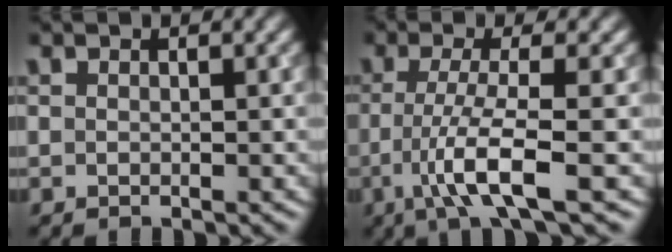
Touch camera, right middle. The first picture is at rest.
{"total": 5.5, "force": [-1.7, 0.9, 5.1], "torque": [-0.092, -0.007, -0.037]}